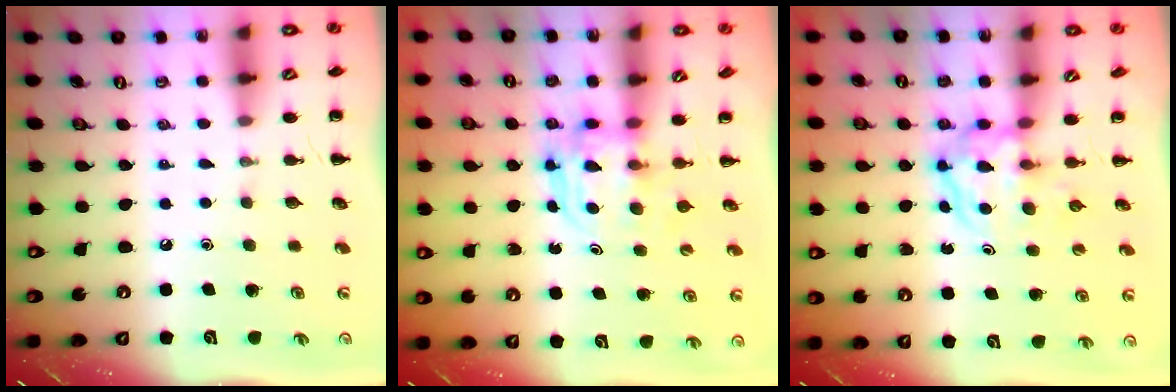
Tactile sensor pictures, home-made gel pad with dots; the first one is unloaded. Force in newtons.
{"total": 3.8, "press": 3.8, "slide": 0.2}
{"total": 3.9, "press": 3.9, "slide": 0.4}